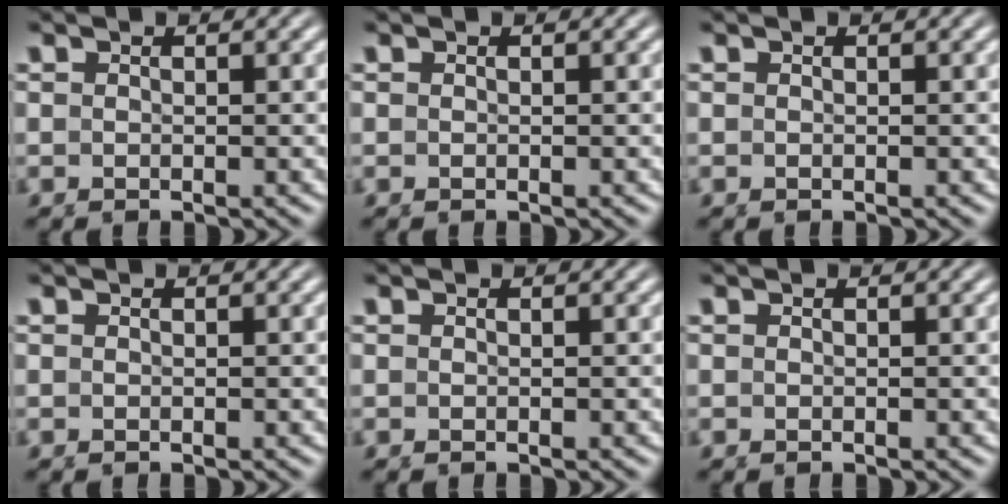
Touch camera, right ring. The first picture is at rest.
{"total": 0.0}
{"total": 0.0}
{"total": 1.5, "force": [-0.3, -1.4, -0.4], "torque": [0.018, -0.011, 0.005]}
{"total": 0.0}
{"total": 0.0}